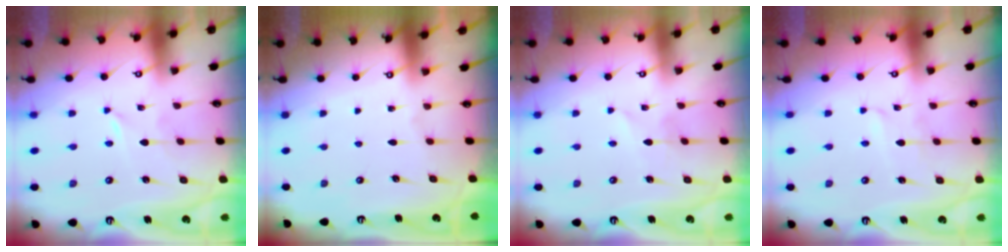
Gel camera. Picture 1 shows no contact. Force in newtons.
{"total": 0.0}
{"total": 1.7, "press": 1.7, "slide": 0.2}
{"total": 2.3, "press": 2.3, "slide": 0.3}